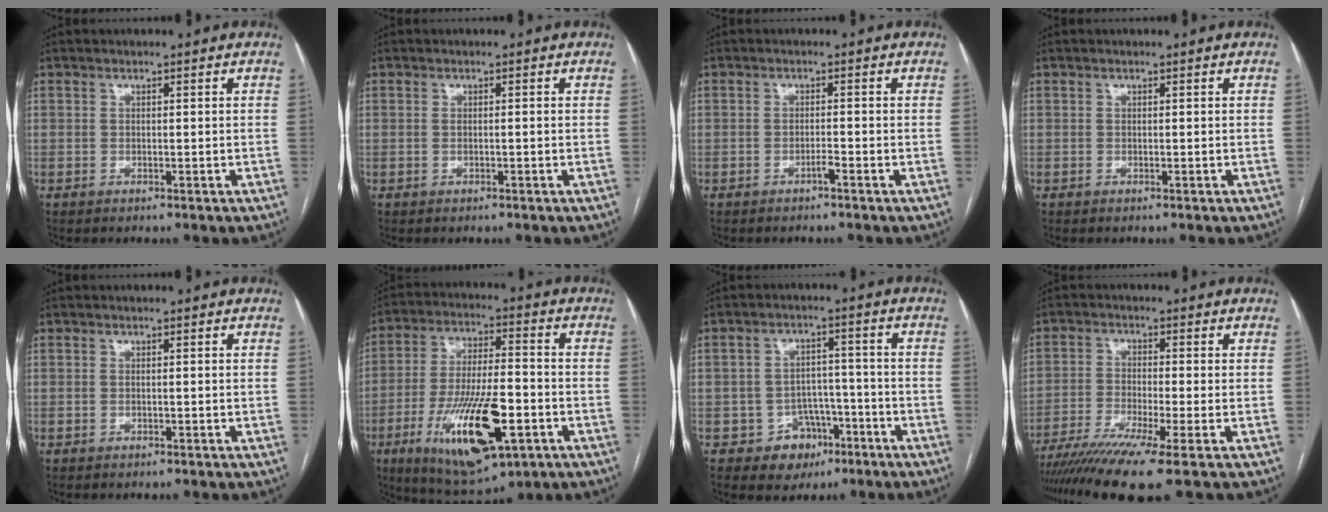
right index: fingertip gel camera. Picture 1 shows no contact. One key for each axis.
{"total": 0.7, "fx": 0.0, "fy": 0.1, "fz": 0.6, "tx": -0.013, "ty": 0.002, "tz": 0.003}
{"total": 1.0, "fx": -0.8, "fy": -0.1, "fz": 0.7, "tx": -0.013, "ty": 0.002, "tz": -0.012}
{"total": 0.0}
{"total": 0.0}
{"total": 18.0, "fx": -6.7, "fy": 4.9, "fz": 15.9, "tx": -0.310, "ty": -0.018, "tz": -0.102}
{"total": 6.3, "fx": -3.0, "fy": 5.5, "fz": 1.1, "tx": 0.002, "ty": 0.019, "tz": -0.033}
{"total": 10.6, "fx": -7.6, "fy": -1.3, "fz": 7.2, "tx": -0.116, "ty": -0.024, "tz": -0.123}